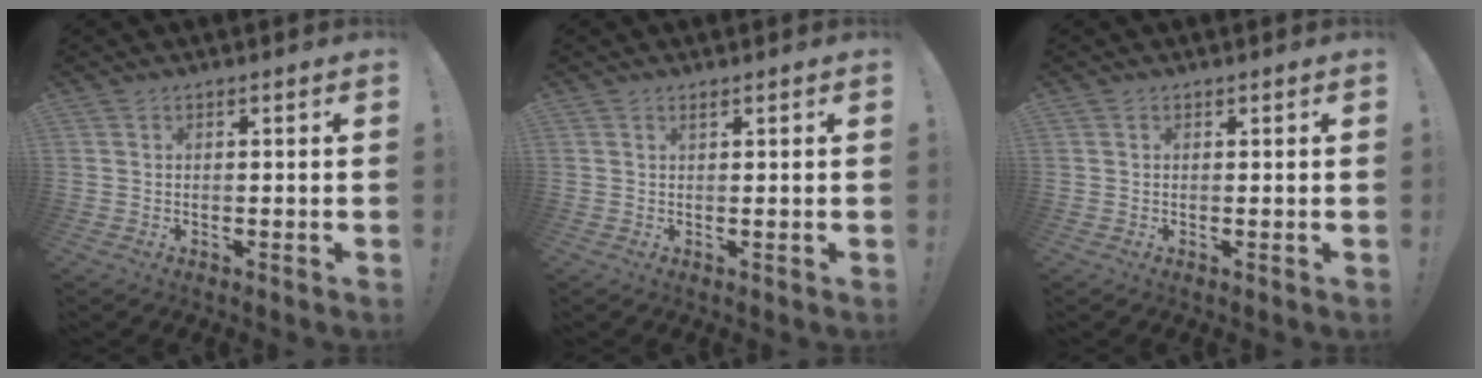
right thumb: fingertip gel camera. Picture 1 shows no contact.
{"total": 0.9, "force": [0.8, 0.0, 0.4], "torque": [-0.009, 0.001, 0.014]}
{"total": 0.0}